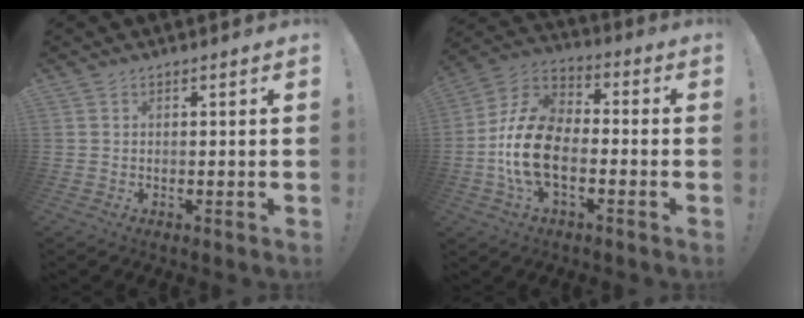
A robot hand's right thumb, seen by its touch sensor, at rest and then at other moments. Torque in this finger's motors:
{"motor_torque": [1.36, 1.72, 1.65, -0.72, 0.20]}